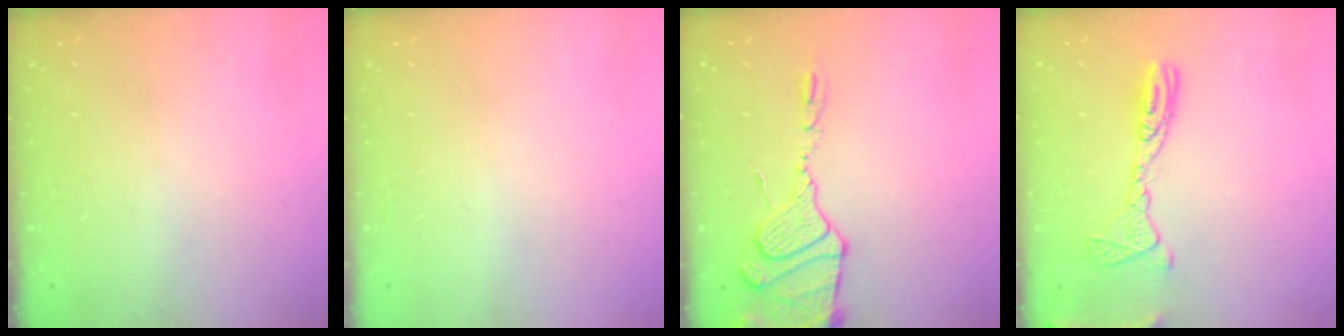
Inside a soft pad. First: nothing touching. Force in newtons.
{"total": 0.0}
{"total": 14.8, "press": 14.5, "slide": 2.9}
{"total": 12.9, "press": 12.8, "slide": 1.2}